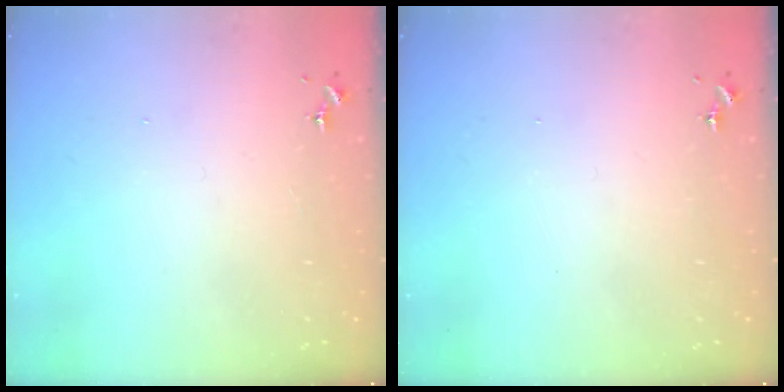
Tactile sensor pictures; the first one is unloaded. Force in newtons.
{"total": 0.0}